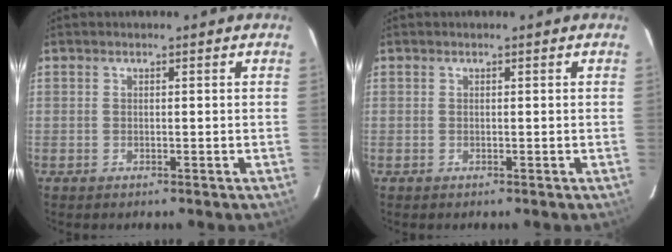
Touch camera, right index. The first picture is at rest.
{"total": 0.0}